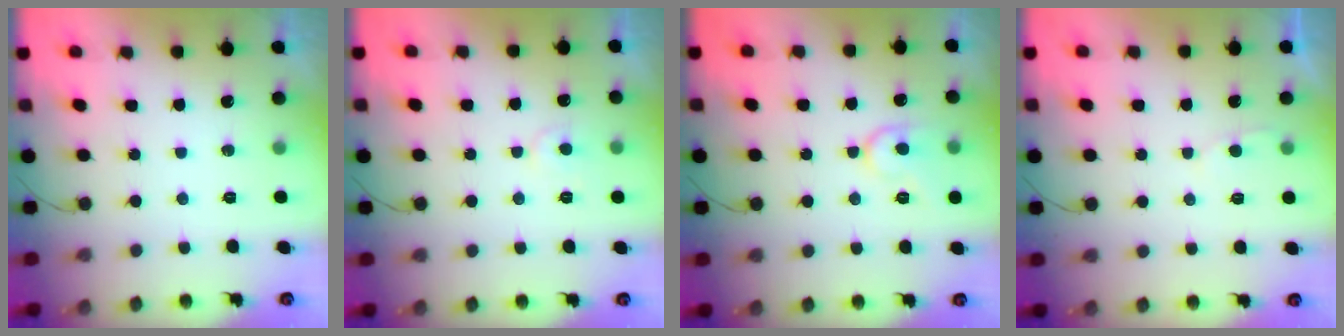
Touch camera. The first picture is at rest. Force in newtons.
{"total": 4.1, "press": 4.1, "slide": 0.4}
{"total": 9.9, "press": 9.8, "slide": 0.8}
{"total": 2.1, "press": 2.1, "slide": 0.2}